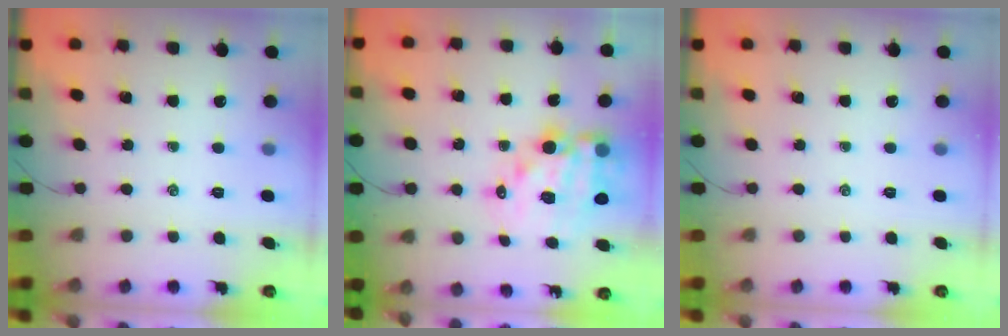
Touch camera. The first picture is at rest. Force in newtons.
{"total": 15.4, "press": 14.9, "slide": 3.9}
{"total": 0.0}